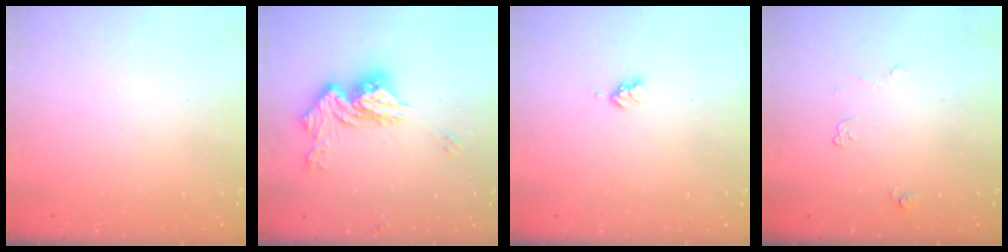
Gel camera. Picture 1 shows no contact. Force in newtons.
{"total": 14.1, "press": 14.1, "slide": 0.2}
{"total": 2.9, "press": 2.9, "slide": 0.5}
{"total": 3.4, "press": 3.4, "slide": 0.6}